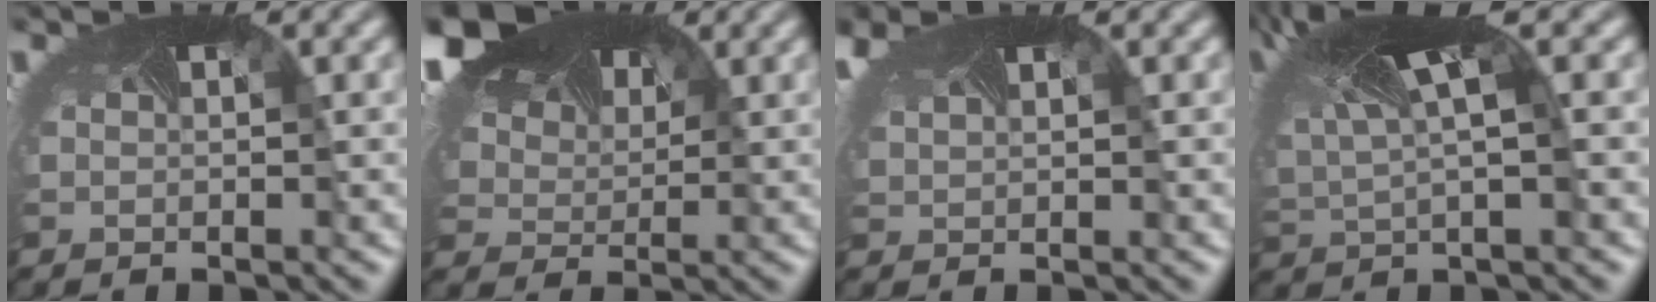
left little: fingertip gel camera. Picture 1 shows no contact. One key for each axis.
{"total": 12.0, "fx": 6.9, "fy": 6.7, "fz": 7.2, "tx": -0.187, "ty": 0.028, "tz": 0.128}
{"total": 3.1, "fx": 2.1, "fy": 1.3, "fz": 1.9, "tx": -0.072, "ty": 0.003, "tz": 0.045}
{"total": 7.0, "fx": 3.0, "fy": 1.8, "fz": 6.0, "tx": -0.153, "ty": -0.002, "tz": 0.069}